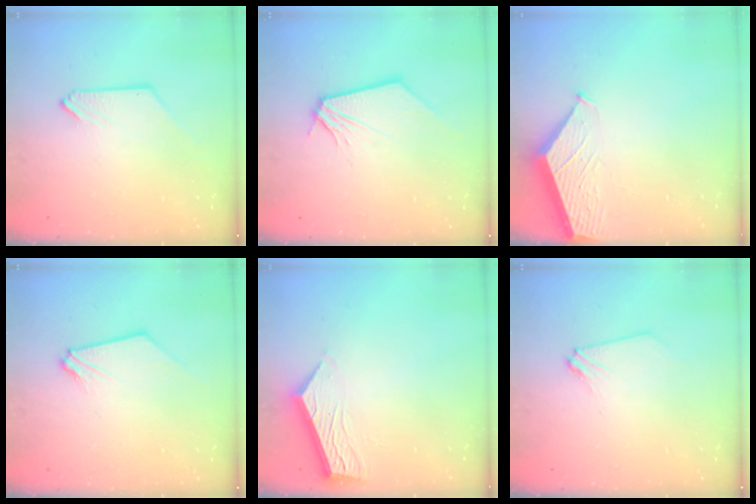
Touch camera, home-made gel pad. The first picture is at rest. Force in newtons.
{"total": 0.0}
{"total": 1.8, "press": 1.8, "slide": 0.2}
{"total": 0.7, "press": 0.7, "slide": 0.2}
{"total": 6.5, "press": 6.4, "slide": 0.5}
{"total": 2.4, "press": 2.4, "slide": 0.4}